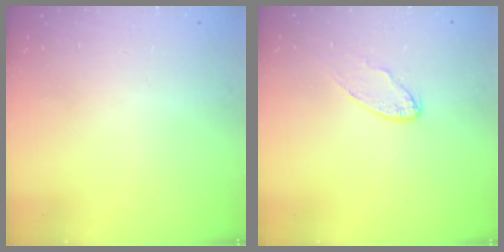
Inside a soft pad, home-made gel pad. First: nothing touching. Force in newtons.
{"total": 6.1, "press": 6.0, "slide": 0.6}